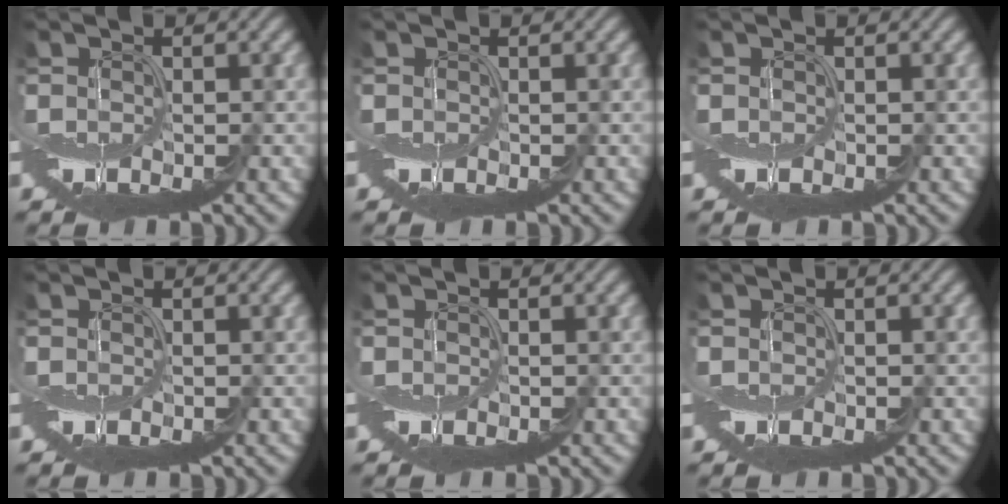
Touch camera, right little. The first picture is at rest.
{"total": 0.0}
{"total": 0.0}
{"total": 0.0}
{"total": 0.0}
{"total": 0.0}